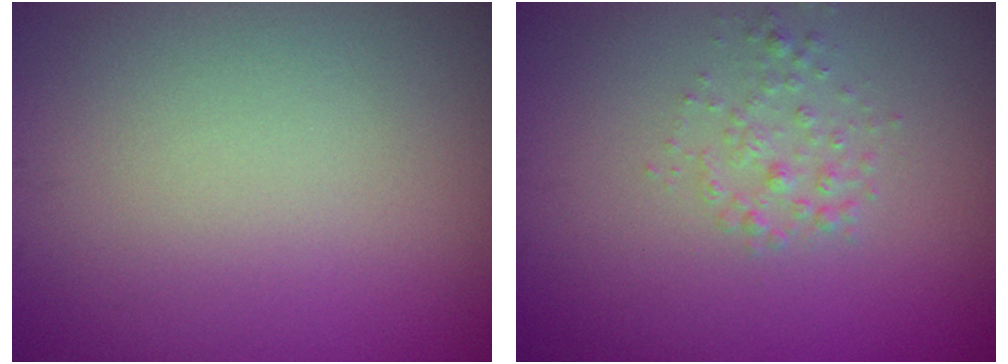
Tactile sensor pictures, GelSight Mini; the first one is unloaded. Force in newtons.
{"total": 1.4, "press": 1.4, "slide": 0.0}